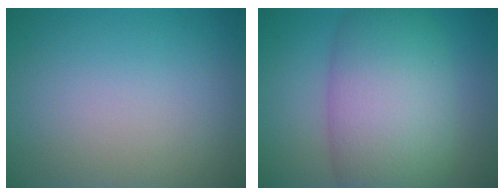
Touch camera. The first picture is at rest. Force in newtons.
{"total": 10.5, "press": 10.5, "slide": 0.3}